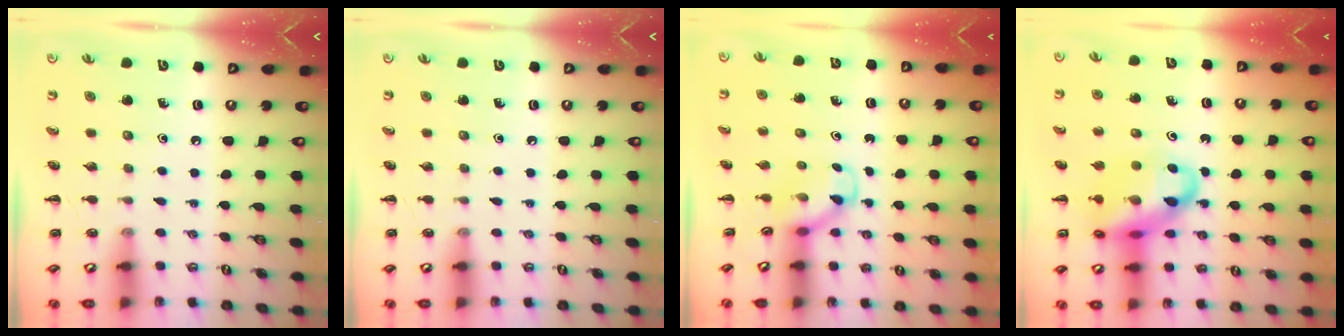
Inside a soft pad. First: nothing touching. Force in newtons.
{"total": 0.0}
{"total": 3.3, "press": 3.0, "slide": 1.2}
{"total": 17.5, "press": 17.2, "slide": 3.4}